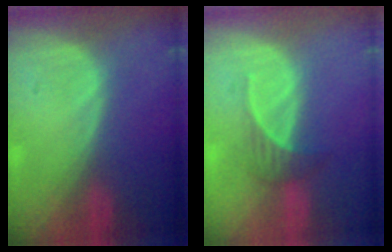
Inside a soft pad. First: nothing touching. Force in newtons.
{"total": 2.8, "press": 2.7, "slide": 0.9}